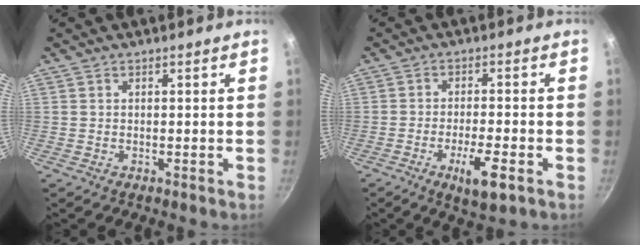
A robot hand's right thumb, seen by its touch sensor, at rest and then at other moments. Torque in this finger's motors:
{"motor_torque": [0.87, 1.05, 0.54, 0.13, 0.19]}